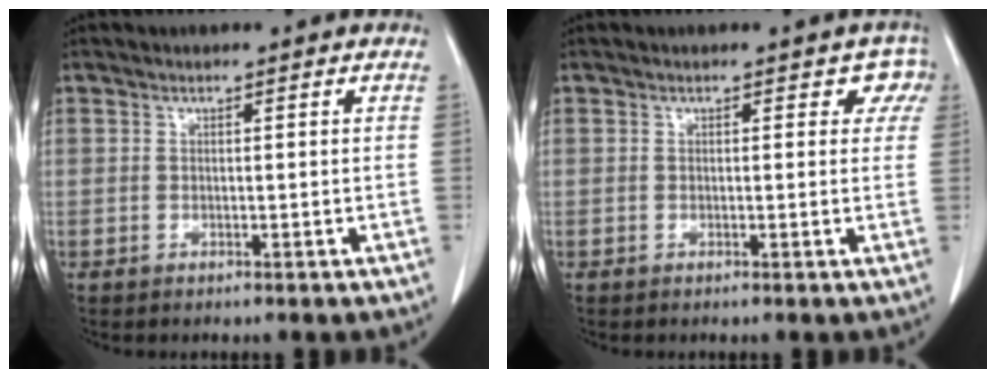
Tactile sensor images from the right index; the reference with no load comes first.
{"total": 2.4, "force": [1.3, 1.7, 1.1], "torque": [0.013, 0.001, -0.001]}